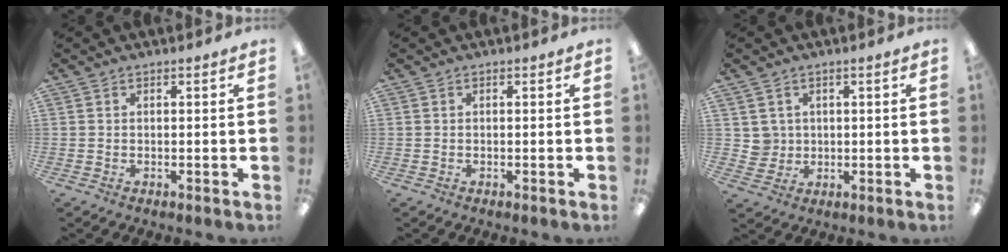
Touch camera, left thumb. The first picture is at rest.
{"total": 0.0}
{"total": 3.6, "force": [1.6, 3.3, -0.2], "torque": [-0.003, 0.000, 0.029]}